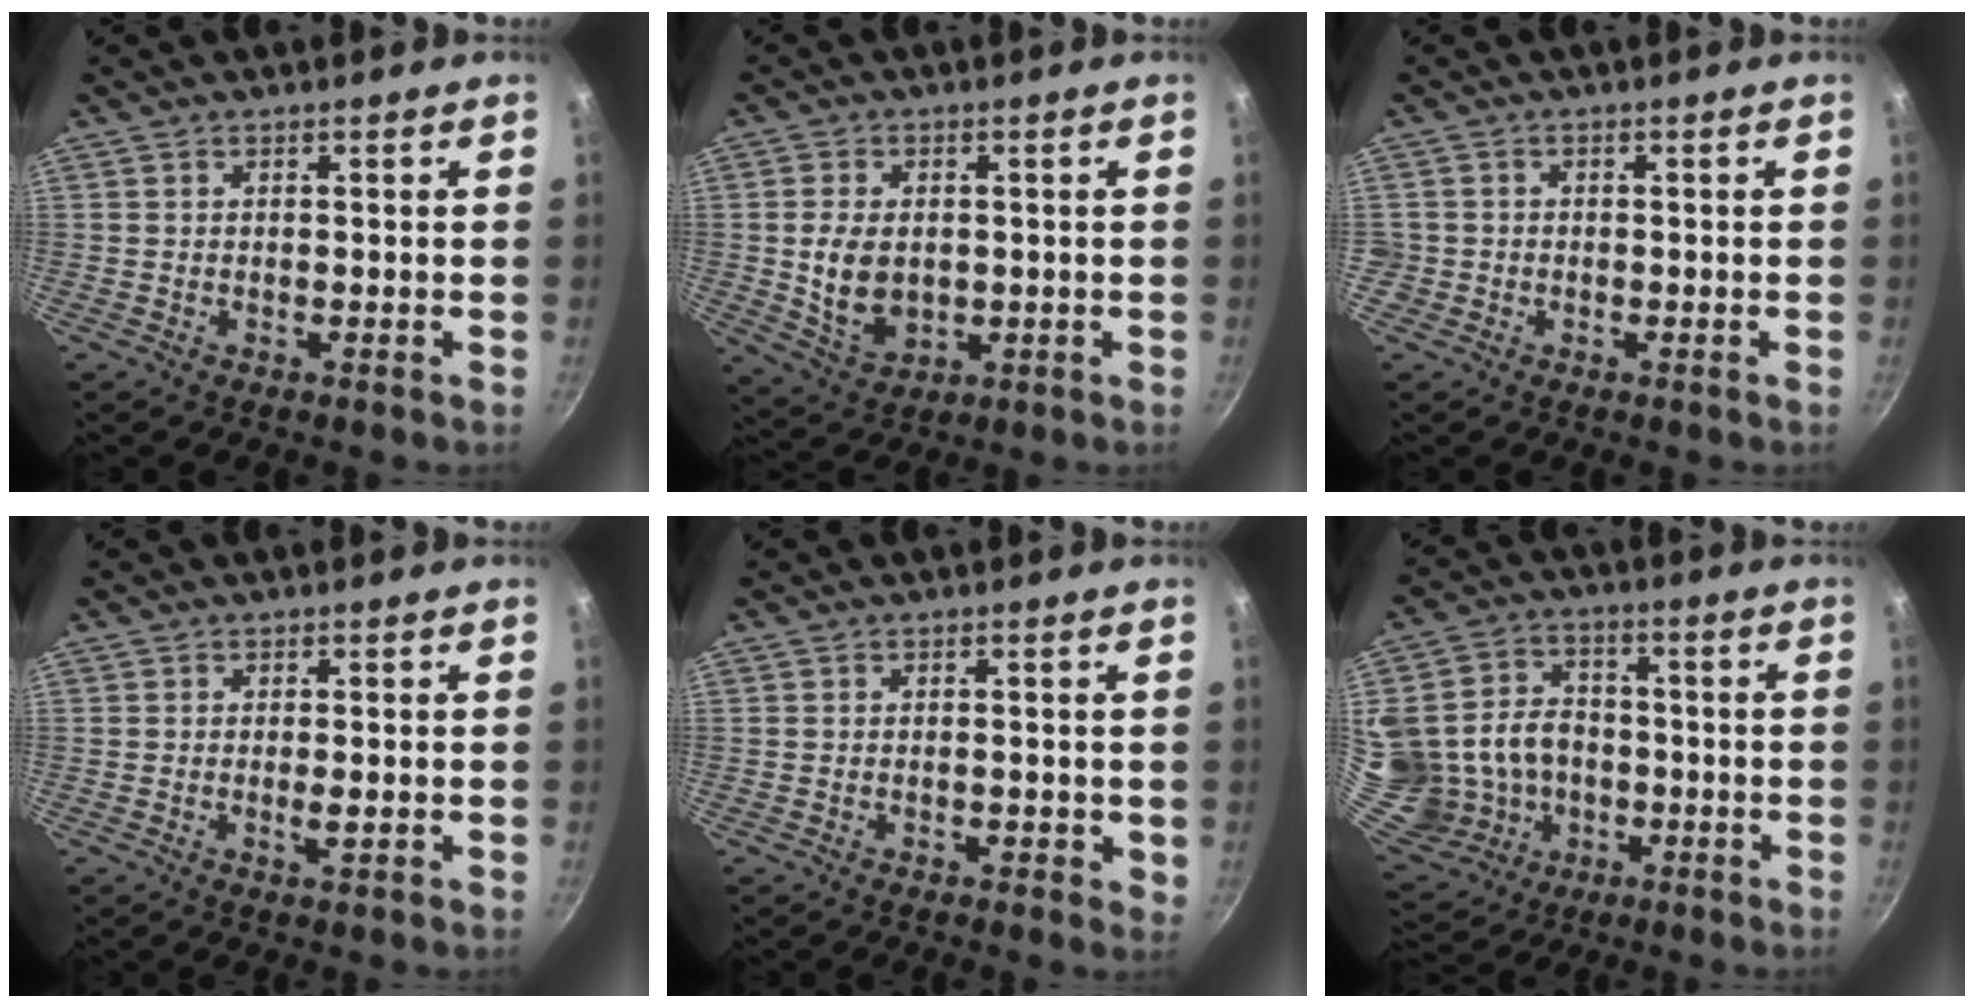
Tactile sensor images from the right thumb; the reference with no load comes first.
{"total": 8.8, "force": [0.1, 6.2, 6.3], "torque": [-0.107, -0.007, 0.014]}
{"total": 1.5, "force": [-0.4, 1.4, 0.1], "torque": [0.005, 0.009, -0.004]}
{"total": 1.8, "force": [-0.3, 0.4, 1.7], "torque": [-0.035, -0.002, -0.005]}
{"total": 2.3, "force": [-0.2, 1.4, 1.8], "torque": [-0.017, -0.002, -0.003]}
{"total": 19.1, "force": [-2.0, 16.2, 10.0], "torque": [-0.207, 0.023, -0.016]}